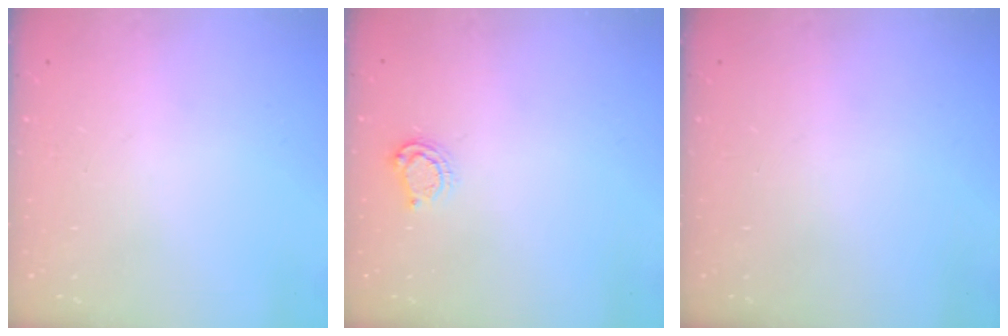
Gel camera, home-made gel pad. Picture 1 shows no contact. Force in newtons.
{"total": 5.8, "press": 5.8, "slide": 0.6}
{"total": 0.0}